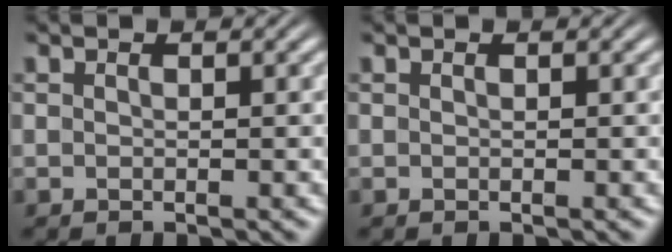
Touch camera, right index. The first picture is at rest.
{"total": 0.0}